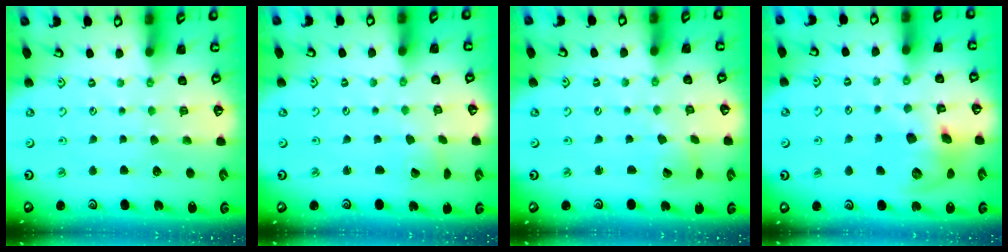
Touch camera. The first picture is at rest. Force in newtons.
{"total": 2.6, "press": 2.6, "slide": 0.3}
{"total": 4.1, "press": 4.1, "slide": 0.5}
{"total": 12.2, "press": 12.1, "slide": 1.4}